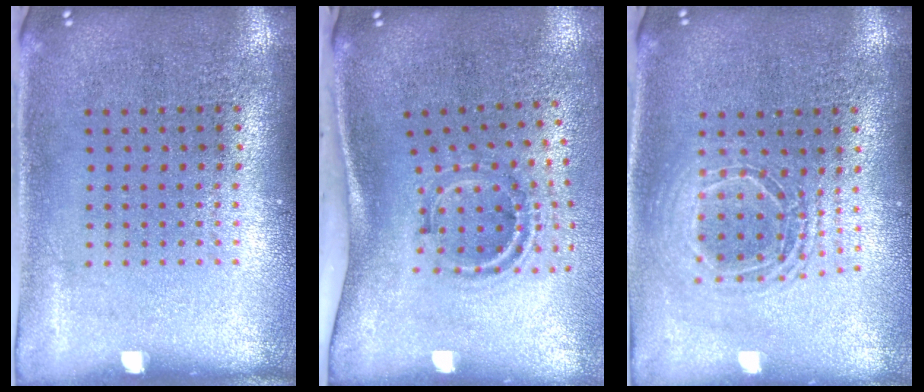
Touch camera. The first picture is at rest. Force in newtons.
{"total": 1.4, "press": 1.0, "slide": 1.0}
{"total": 1.6, "press": 1.4, "slide": 0.9}